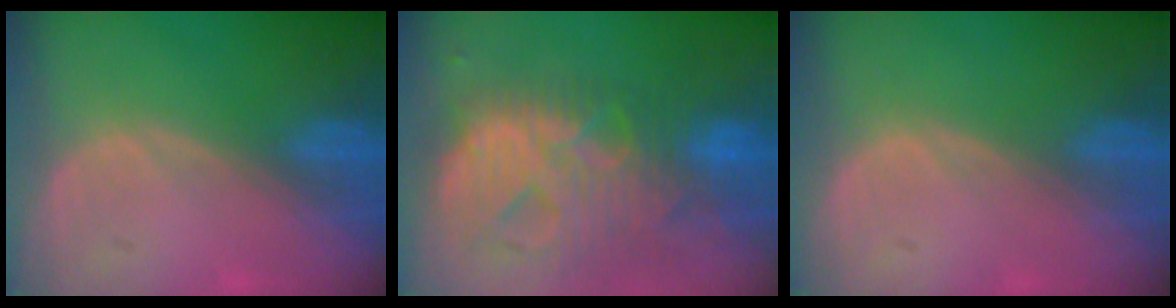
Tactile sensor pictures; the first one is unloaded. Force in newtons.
{"total": 13.5, "press": 11.5, "slide": 7.1}
{"total": 0.0}